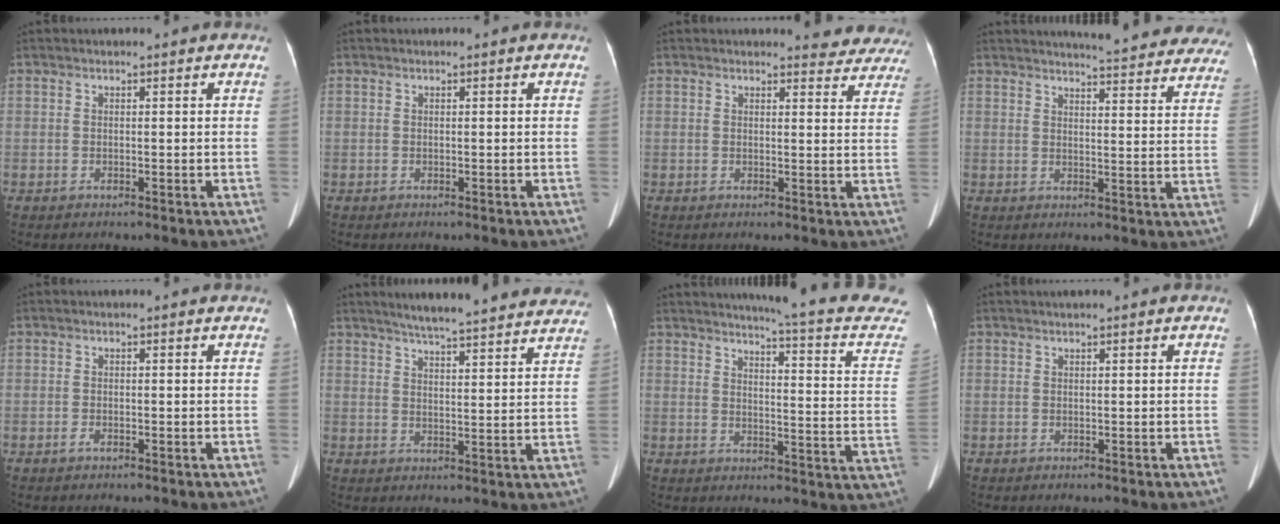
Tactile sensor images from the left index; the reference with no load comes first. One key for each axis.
{"total": 0.0}
{"total": 7.1, "fx": 6.7, "fy": 2.0, "fz": 0.6, "tx": 0.022, "ty": -0.020, "tz": 0.047}
{"total": 20.6, "fx": 19.5, "fy": 2.8, "fz": 6.3, "tx": -0.064, "ty": -0.068, "tz": 0.209}
{"total": 0.7, "fx": -0.5, "fy": 0.3, "fz": 0.5, "tx": -0.014, "ty": -0.001, "tz": -0.004}
{"total": 19.8, "fx": 17.8, "fy": 2.2, "fz": 8.4, "tx": -0.115, "ty": 0.006, "tz": 0.222}
{"total": 17.5, "fx": 15.9, "fy": 0.6, "fz": 7.4, "tx": -0.093, "ty": -0.080, "tz": 0.165}
{"total": 0.6, "fx": 0.4, "fy": 0.1, "fz": 0.5, "tx": -0.007, "ty": 0.009, "tz": 0.006}